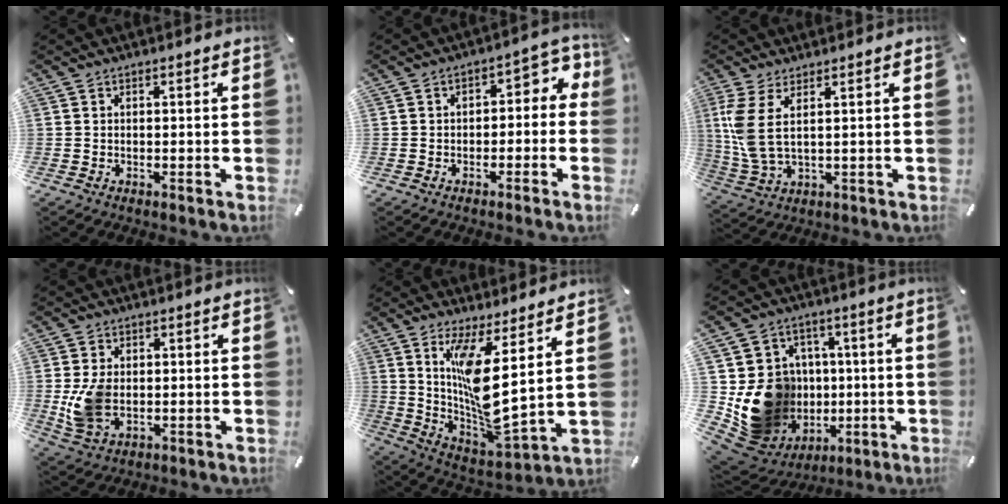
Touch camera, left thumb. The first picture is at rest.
{"total": 5.4, "force": [-0.7, 4.0, 3.6], "torque": [-0.045, 0.007, -0.022]}
{"total": 7.7, "force": [2.3, 2.4, 7.0], "torque": [-0.167, -0.018, 0.041]}
{"total": 8.3, "force": [-0.3, 5.9, 5.8], "torque": [-0.134, -0.004, -0.005]}
{"total": 13.7, "force": [5.7, 2.3, 12.2], "torque": [-0.249, -0.065, 0.094]}
{"total": 16.9, "force": [-0.6, 16.0, 5.6], "torque": [-0.094, -0.005, 0.034]}